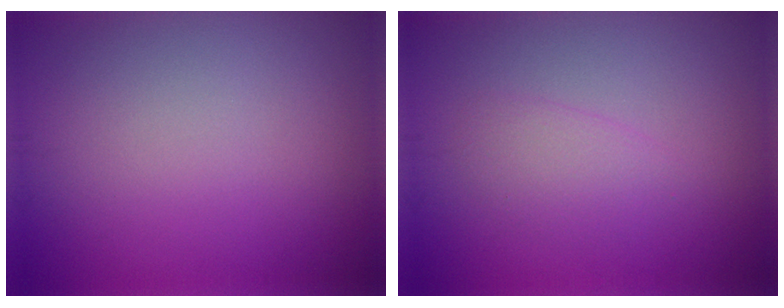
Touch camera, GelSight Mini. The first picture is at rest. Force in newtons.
{"total": 1.8, "press": 1.8, "slide": 0.1}